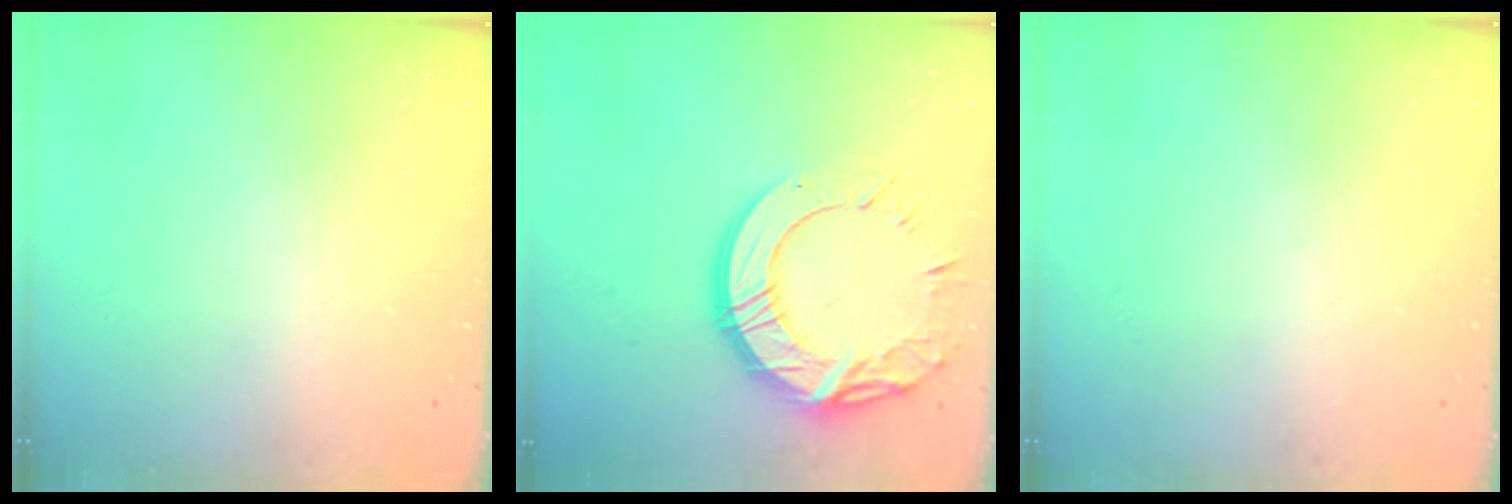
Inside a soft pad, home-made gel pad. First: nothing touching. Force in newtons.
{"total": 18.4, "press": 18.3, "slide": 1.1}
{"total": 0.0}